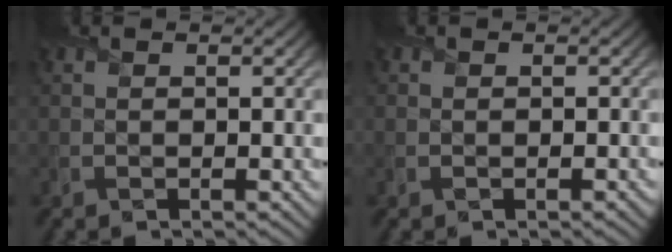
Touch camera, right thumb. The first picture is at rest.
{"total": 0.6, "force": [-0.3, 0.4, 0.3], "torque": [-0.004, -0.007, -0.004]}